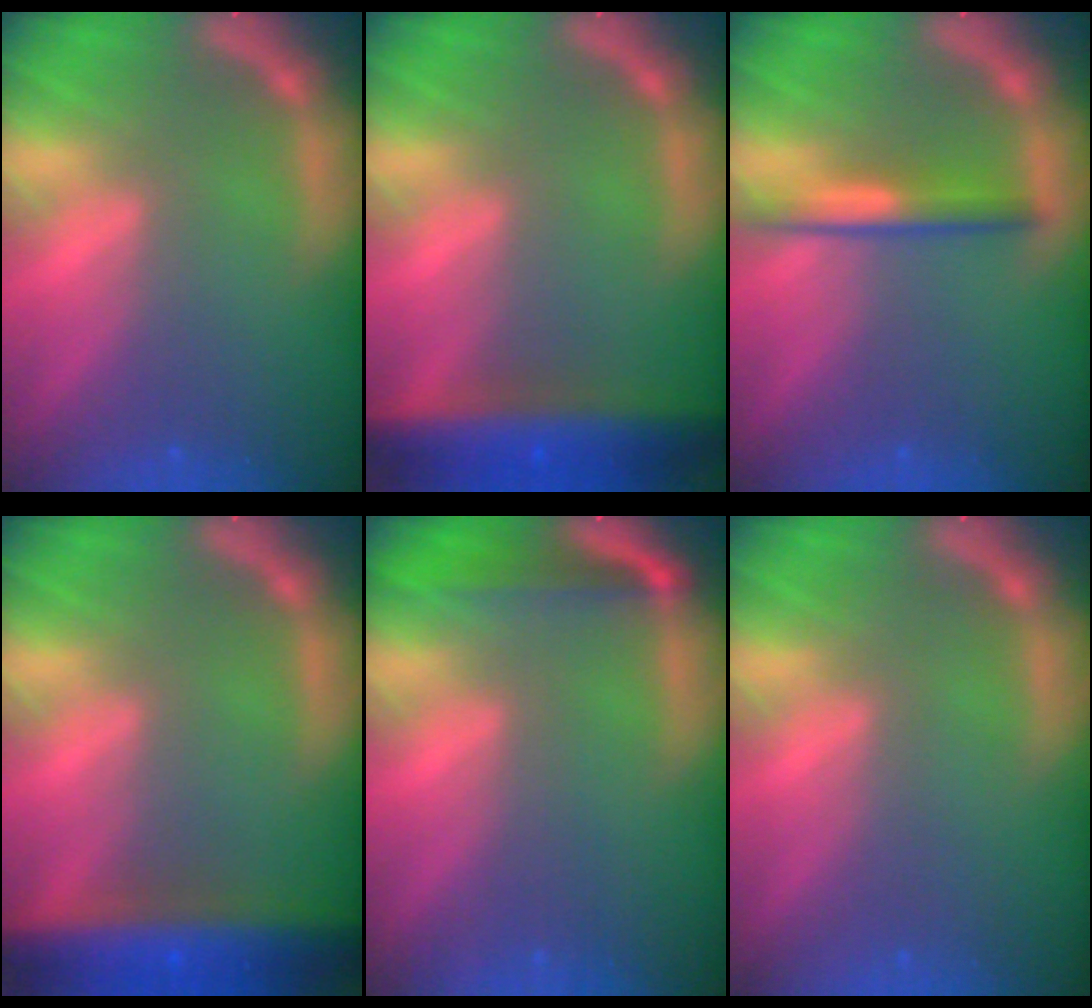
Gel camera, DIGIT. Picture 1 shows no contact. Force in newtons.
{"total": 8.5}
{"total": 3.0}
{"total": 10.0}
{"total": 3.5}
{"total": 0.0}